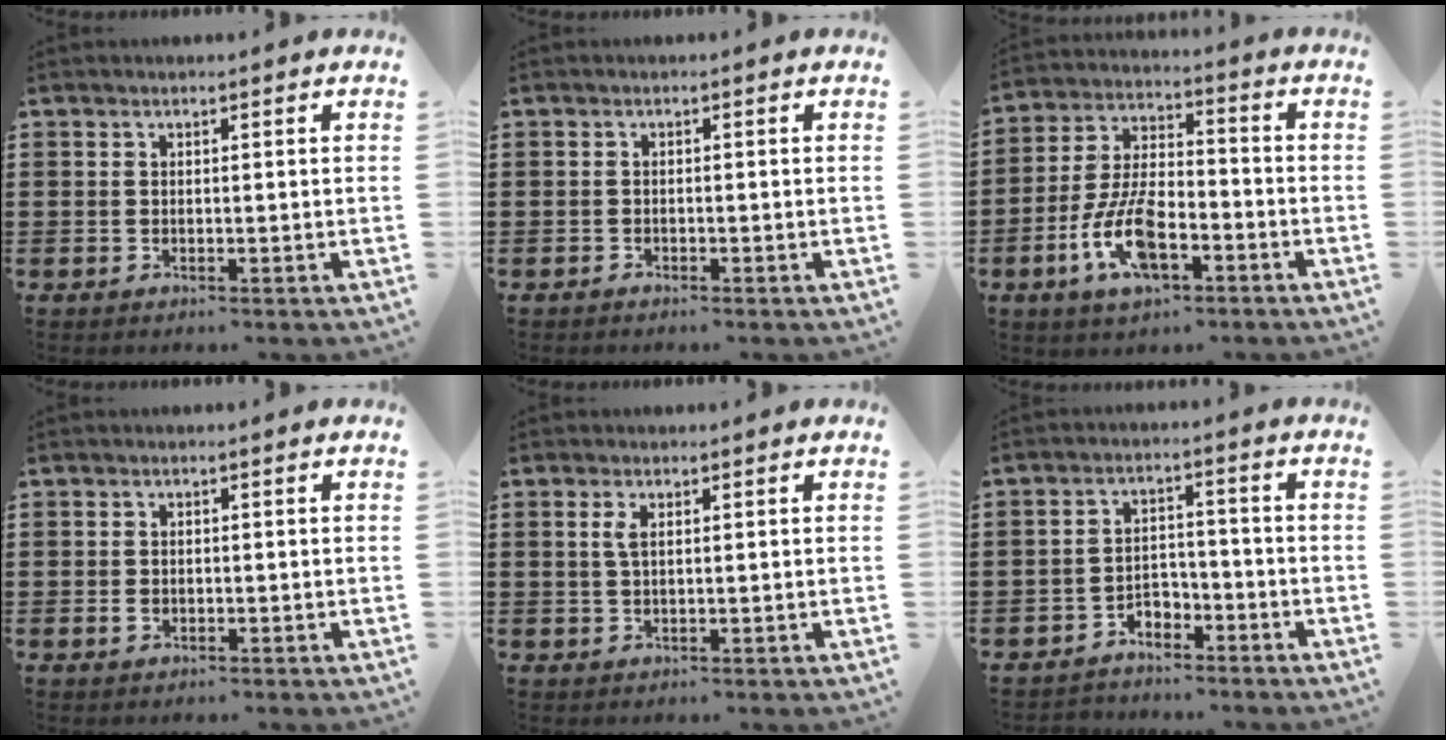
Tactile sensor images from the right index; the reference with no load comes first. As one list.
[{"total": 0.7, "force": [-0.7, 0.1, 0.0], "torque": [-0.003, -0.001, -0.015]}, {"total": 10.0, "force": [-4.2, 4.4, 7.9], "torque": [-0.182, -0.005, -0.078]}, {"total": 1.1, "force": [-0.5, 0.7, 0.7], "torque": [-0.024, -0.003, -0.012]}, {"total": 0.0}, {"total": 3.3, "force": [-2.9, 1.5, 0.4], "torque": [-0.013, 0.010, -0.059]}]